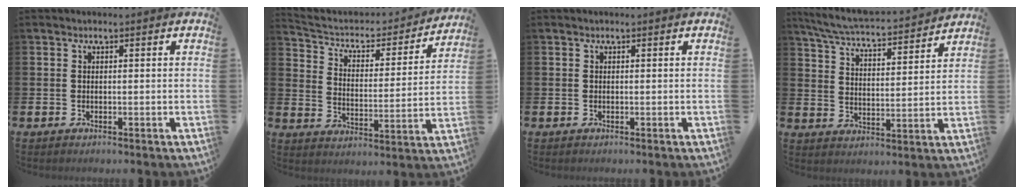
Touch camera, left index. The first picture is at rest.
{"total": 5.2, "force": [4.5, 2.3, 1.3], "torque": [-0.054, -0.037, 0.069]}
{"total": 0.0}
{"total": 5.8, "force": [5.6, 0.5, 1.7], "torque": [-0.057, -0.044, 0.092]}